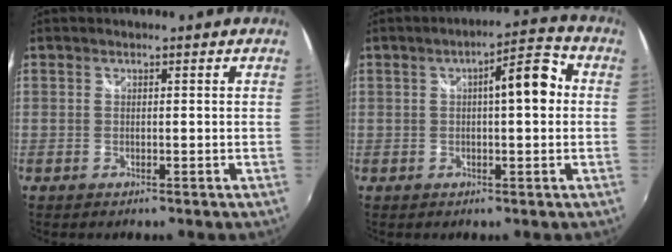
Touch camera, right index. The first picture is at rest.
{"total": 7.4, "force": [0.9, 1.9, 7.1], "torque": [-0.091, 0.024, 0.016]}